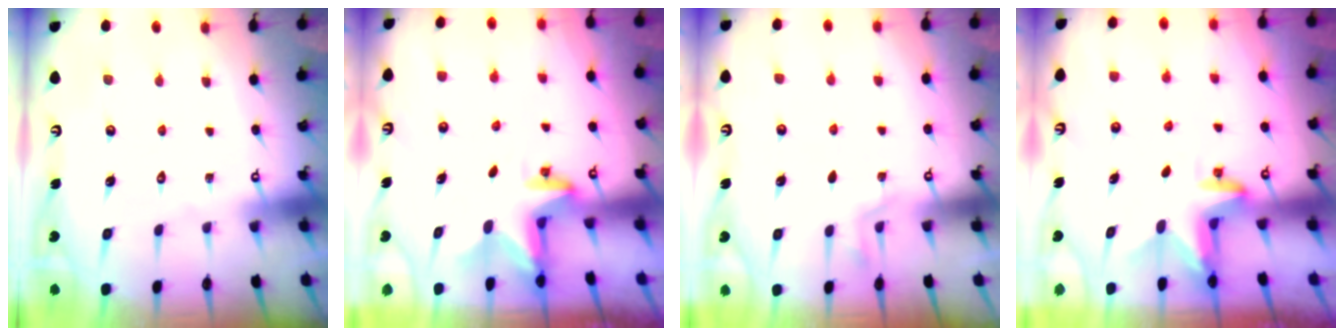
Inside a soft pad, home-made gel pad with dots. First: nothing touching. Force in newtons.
{"total": 2.8, "press": 2.8, "slide": 0.2}
{"total": 2.5, "press": 1.7, "slide": 1.7}
{"total": 3.2, "press": 3.2, "slide": 0.2}